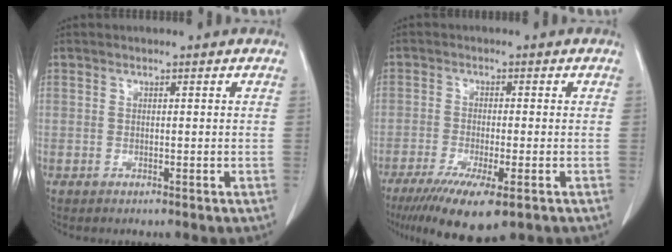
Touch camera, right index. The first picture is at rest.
{"total": 10.3, "force": [-6.4, 1.8, 7.9], "torque": [-0.129, -0.028, -0.100]}